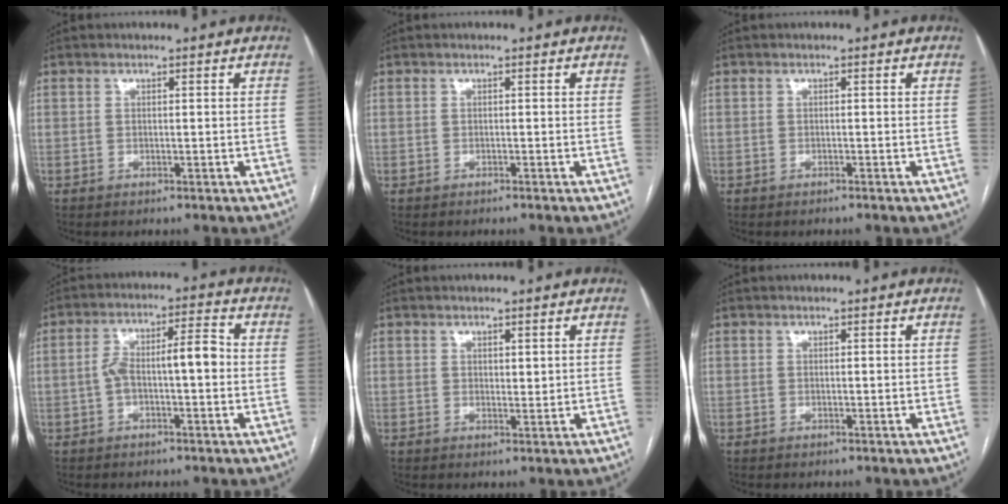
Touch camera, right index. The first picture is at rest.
{"total": 0.0}
{"total": 0.0}
{"total": 7.4, "force": [-0.9, 2.1, 7.1], "torque": [-0.130, 0.034, -0.014]}
{"total": 1.4, "force": [0.6, 0.7, 1.0], "torque": [-0.012, -0.005, 0.011]}
{"total": 0.6, "force": [0.0, 0.2, 0.5], "torque": [-0.010, 0.000, 0.002]}